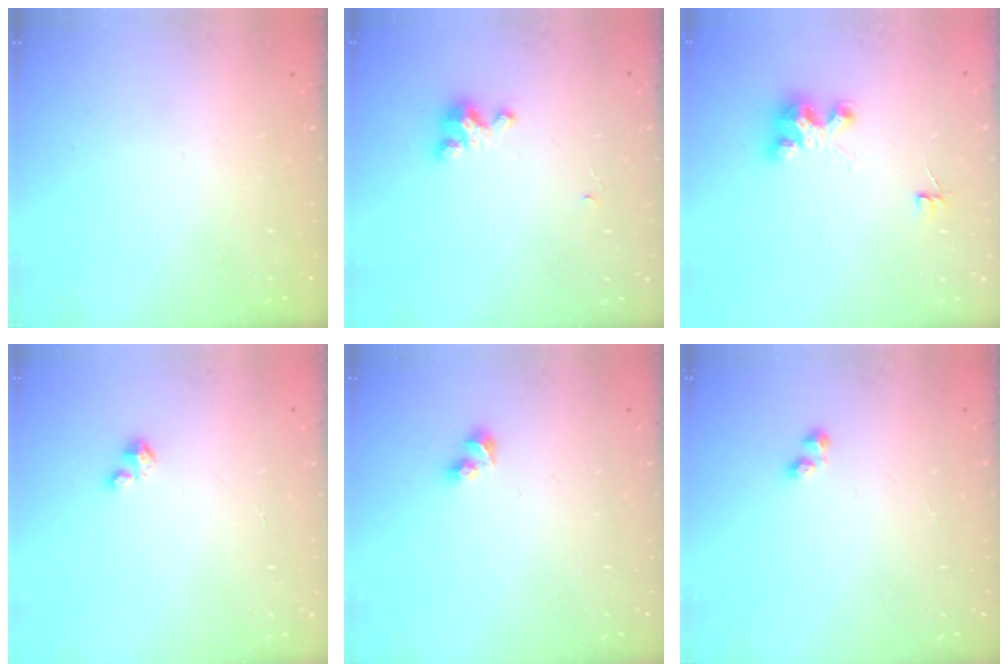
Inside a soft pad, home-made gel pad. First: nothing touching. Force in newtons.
{"total": 3.2, "press": 3.2, "slide": 0.3}
{"total": 4.1, "press": 4.1, "slide": 0.2}
{"total": 1.2, "press": 1.2, "slide": 0.2}
{"total": 3.6, "press": 3.5, "slide": 0.7}
{"total": 1.2, "press": 1.0, "slide": 0.6}